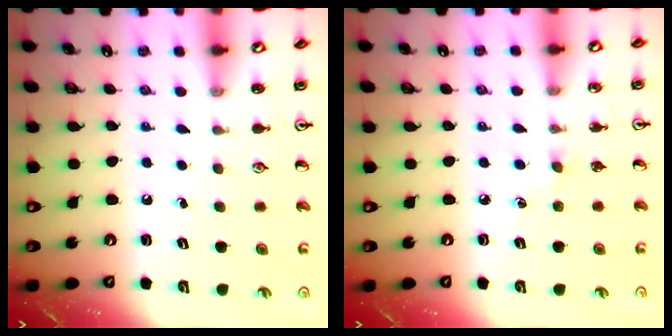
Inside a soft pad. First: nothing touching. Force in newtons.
{"total": 3.1, "press": 3.1, "slide": 0.5}